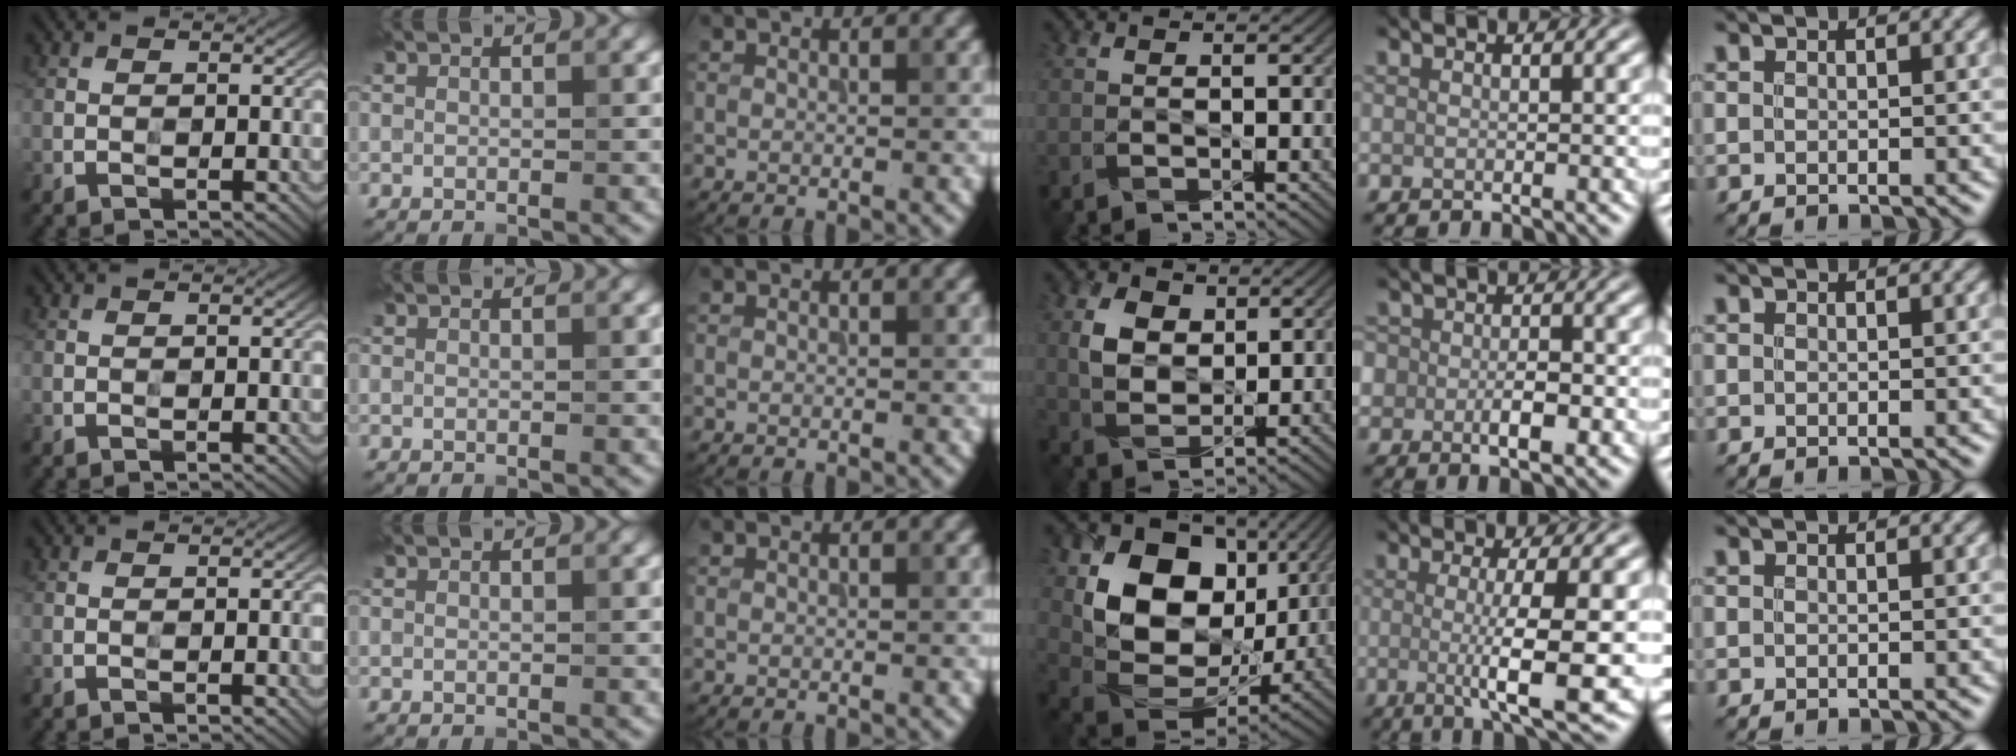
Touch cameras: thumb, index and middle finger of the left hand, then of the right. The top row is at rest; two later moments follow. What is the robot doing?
{"motion": "wipe", "object": "measuring cup"}